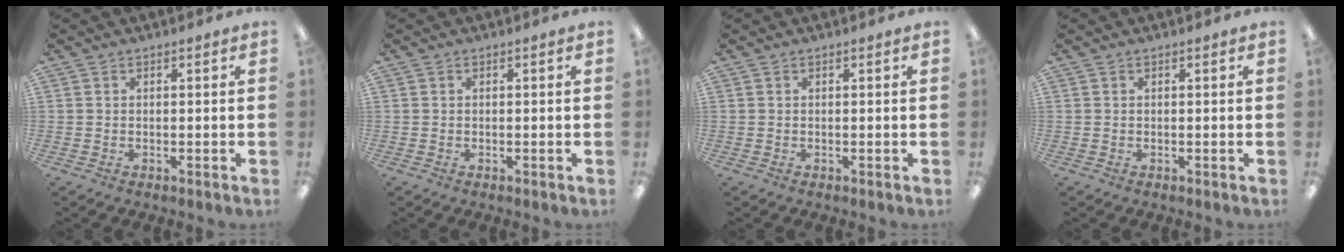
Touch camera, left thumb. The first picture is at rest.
{"total": 0.0}
{"total": 0.0}
{"total": 0.0}